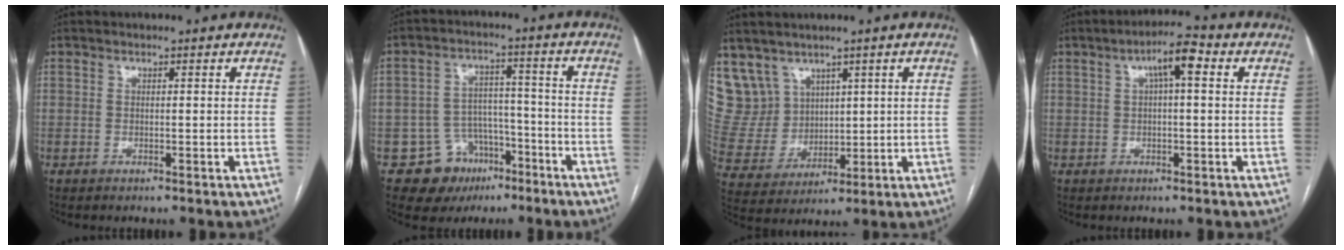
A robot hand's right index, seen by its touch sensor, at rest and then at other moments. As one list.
[{"total": 8.9, "force": [-5.0, 7.2, 1.8], "torque": [-0.018, 0.030, -0.067]}, {"total": 10.3, "force": [6.7, 7.7, 1.2], "torque": [-0.042, 0.041, 0.156]}, {"total": 5.6, "force": [1.6, 1.1, 5.2], "torque": [-0.091, 0.021, 0.023]}]